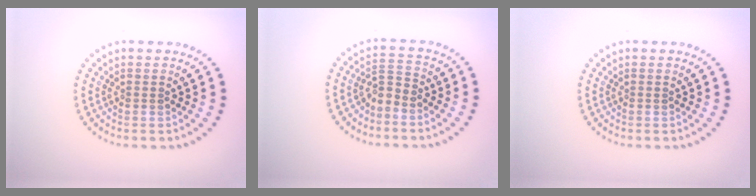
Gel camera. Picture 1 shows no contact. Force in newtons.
{"total": 2.1, "press": 1.4, "slide": 1.6}
{"total": 0.0}